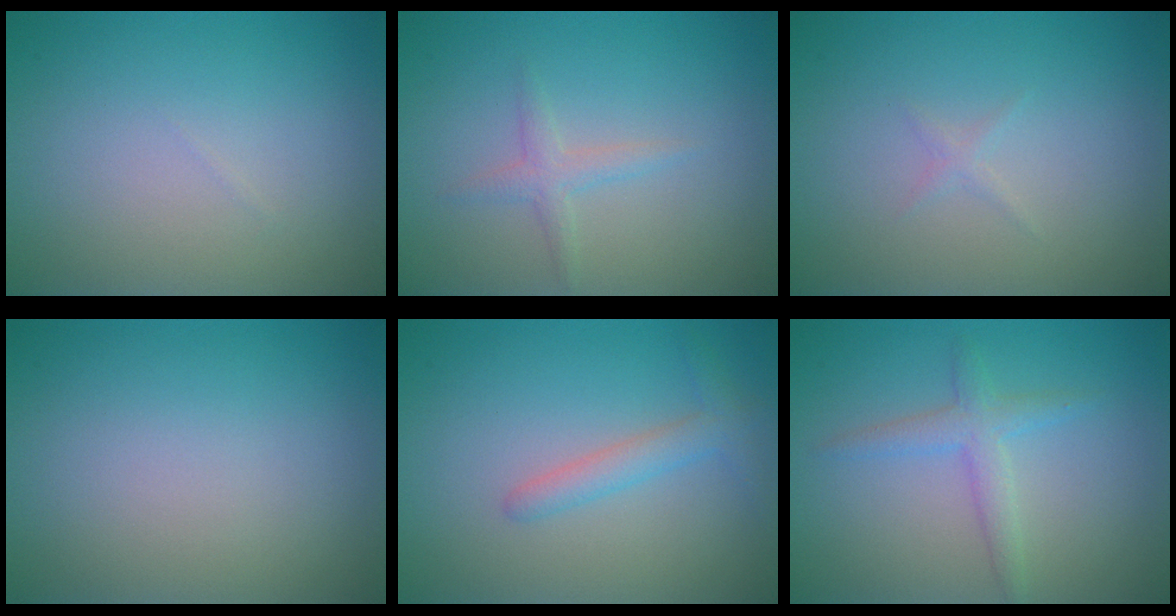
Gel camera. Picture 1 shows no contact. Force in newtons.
{"total": 1.5, "press": 1.5, "slide": 0.1}
{"total": 0.5, "press": 0.5, "slide": 0.0}
{"total": 0.0}
{"total": 2.1, "press": 2.1, "slide": 0.1}
{"total": 2.2, "press": 2.2, "slide": 0.1}